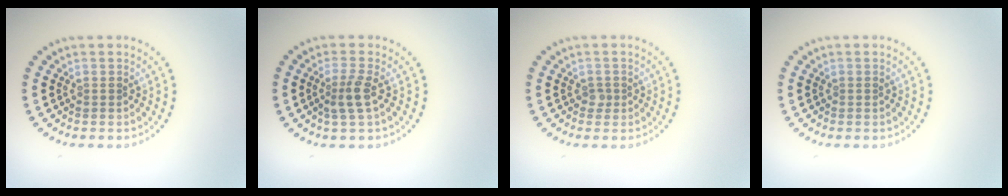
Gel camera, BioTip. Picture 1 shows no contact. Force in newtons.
{"total": 2.2, "press": 1.9, "slide": 1.3}
{"total": 0.7, "press": 0.5, "slide": 0.6}
{"total": 0.0}